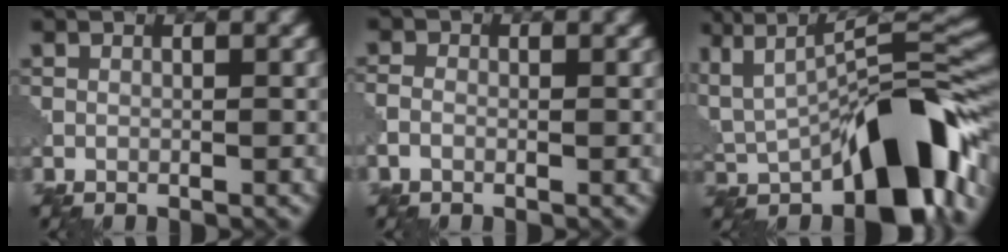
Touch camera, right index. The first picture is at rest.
{"total": 1.2, "force": [-0.6, 0.8, 0.7], "torque": [-0.014, 0.002, -0.016]}
{"total": 12.0, "force": [-0.8, 5.0, 10.9], "torque": [-0.145, 0.004, -0.011]}